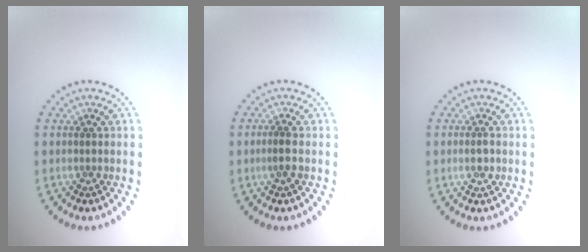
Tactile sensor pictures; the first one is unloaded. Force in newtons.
{"total": 1.2, "press": 1.1, "slide": 0.5}
{"total": 1.0, "press": 1.0, "slide": 0.1}